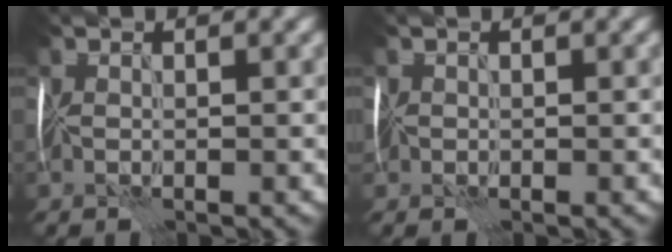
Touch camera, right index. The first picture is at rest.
{"total": 0.7, "force": [0.0, 0.7, 0.1], "torque": [-0.005, 0.007, 0.001]}